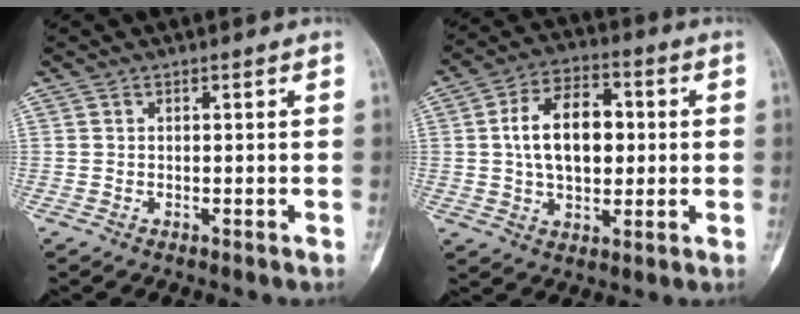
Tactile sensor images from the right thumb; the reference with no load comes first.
{"total": 13.7, "force": [1.3, 8.4, 10.7], "torque": [-0.160, 0.014, 0.019]}